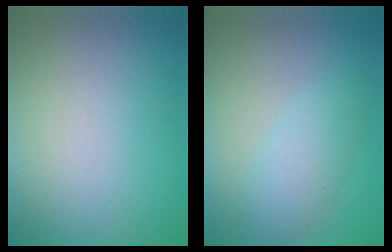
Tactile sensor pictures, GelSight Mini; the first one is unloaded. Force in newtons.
{"total": 3.2, "press": 3.2, "slide": 0.1}